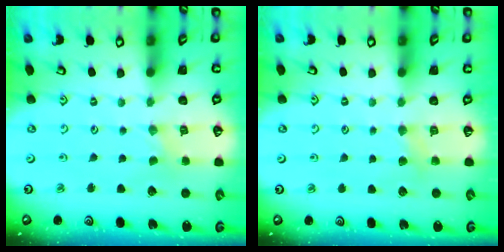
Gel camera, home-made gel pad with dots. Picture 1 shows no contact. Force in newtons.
{"total": 2.9, "press": 2.8, "slide": 0.5}